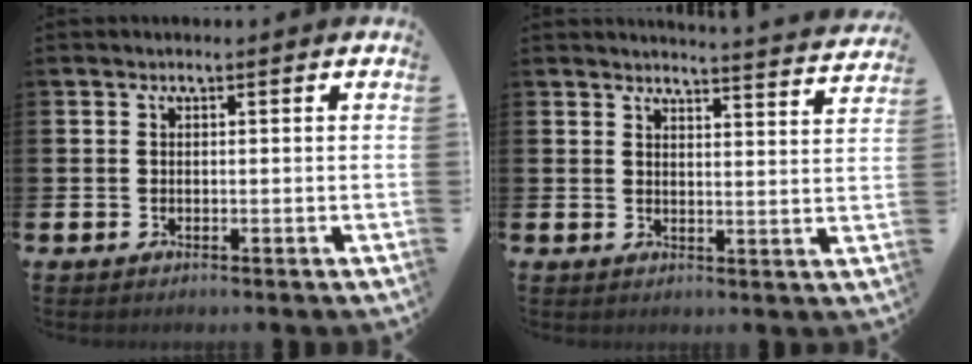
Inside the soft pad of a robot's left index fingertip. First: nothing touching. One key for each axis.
{"total": 3.8, "fx": 3.8, "fy": -0.6, "fz": 0.1, "tx": 0.001, "ty": -0.035, "tz": 0.063}